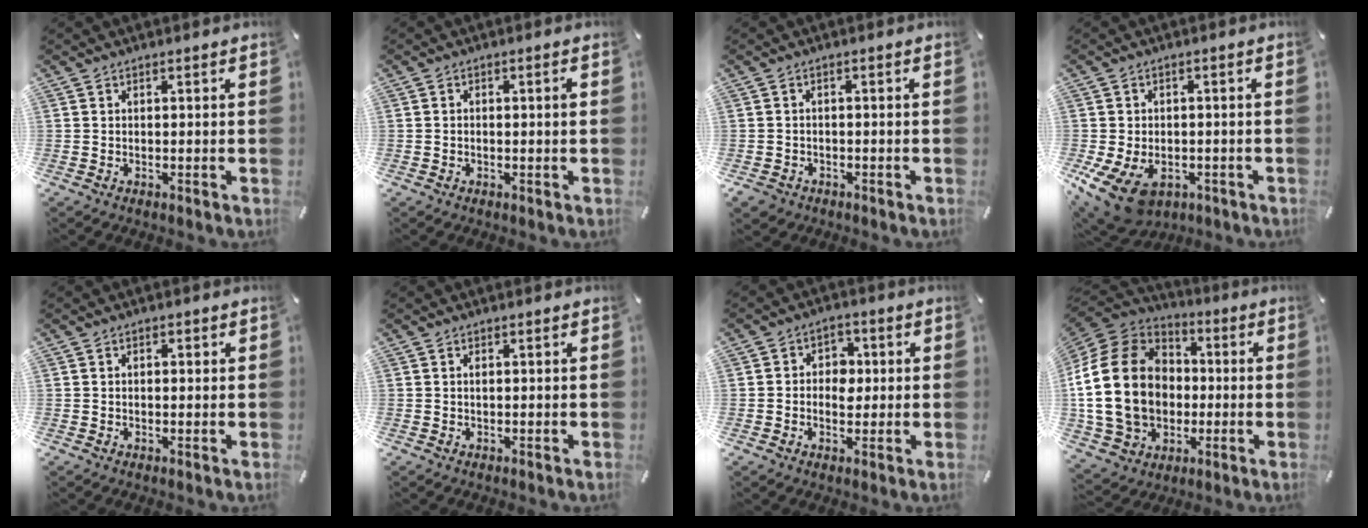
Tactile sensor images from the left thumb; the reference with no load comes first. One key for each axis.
{"total": 1.6, "fx": -0.2, "fy": 0.4, "fz": 1.5, "tx": -0.027, "ty": 0.003, "tz": -0.005}
{"total": 2.4, "fx": -1.4, "fy": 1.8, "fz": 0.6, "tx": -0.018, "ty": 0.006, "tz": -0.032}
{"total": 10.1, "fx": -4.3, "fy": 7.2, "fz": 5.6, "tx": -0.122, "ty": 0.019, "tz": -0.076}
{"total": 1.1, "fx": 0.1, "fy": 0.8, "fz": 0.8, "tx": -0.016, "ty": 0.006, "tz": 0.000}
{"total": 0.6, "fx": 0.1, "fy": 0.2, "fz": 0.6, "tx": -0.012, "ty": -0.001, "tz": 0.002}
{"total": 5.5, "fx": -0.4, "fy": 4.8, "fz": 2.7, "tx": -0.032, "ty": 0.004, "tz": -0.012}
{"total": 24.1, "fx": -1.4, "fy": 18.8, "fz": 15.0, "tx": -0.321, "ty": 0.020, "tz": -0.022}